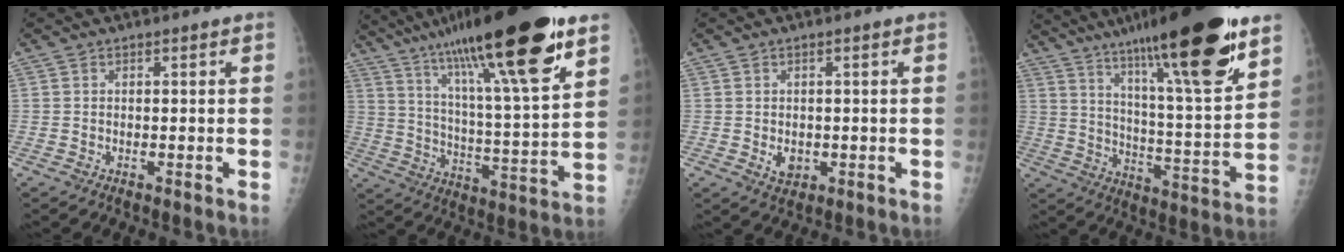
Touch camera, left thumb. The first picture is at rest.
{"total": 27.2, "force": [17.2, 3.8, 20.7], "torque": [-0.338, -0.046, 0.288]}
{"total": 2.9, "force": [-0.4, 2.2, 1.9], "torque": [-0.018, -0.001, 0.002]}
{"total": 26.4, "force": [17.1, 3.5, 19.8], "torque": [-0.296, -0.058, 0.276]}